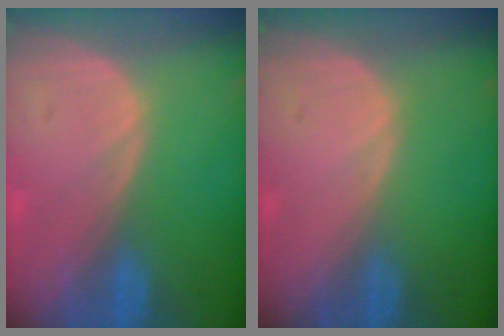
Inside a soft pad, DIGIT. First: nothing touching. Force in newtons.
{"total": 0.0}